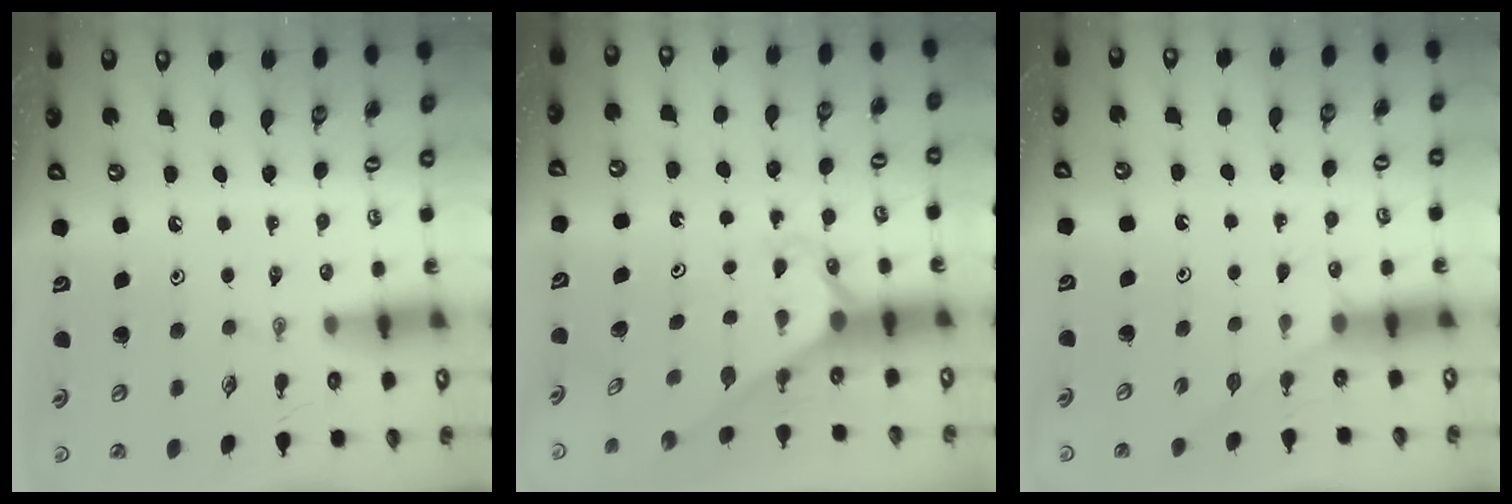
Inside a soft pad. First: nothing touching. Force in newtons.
{"total": 2.2, "press": 2.2, "slide": 0.2}
{"total": 2.5, "press": 2.5, "slide": 0.3}